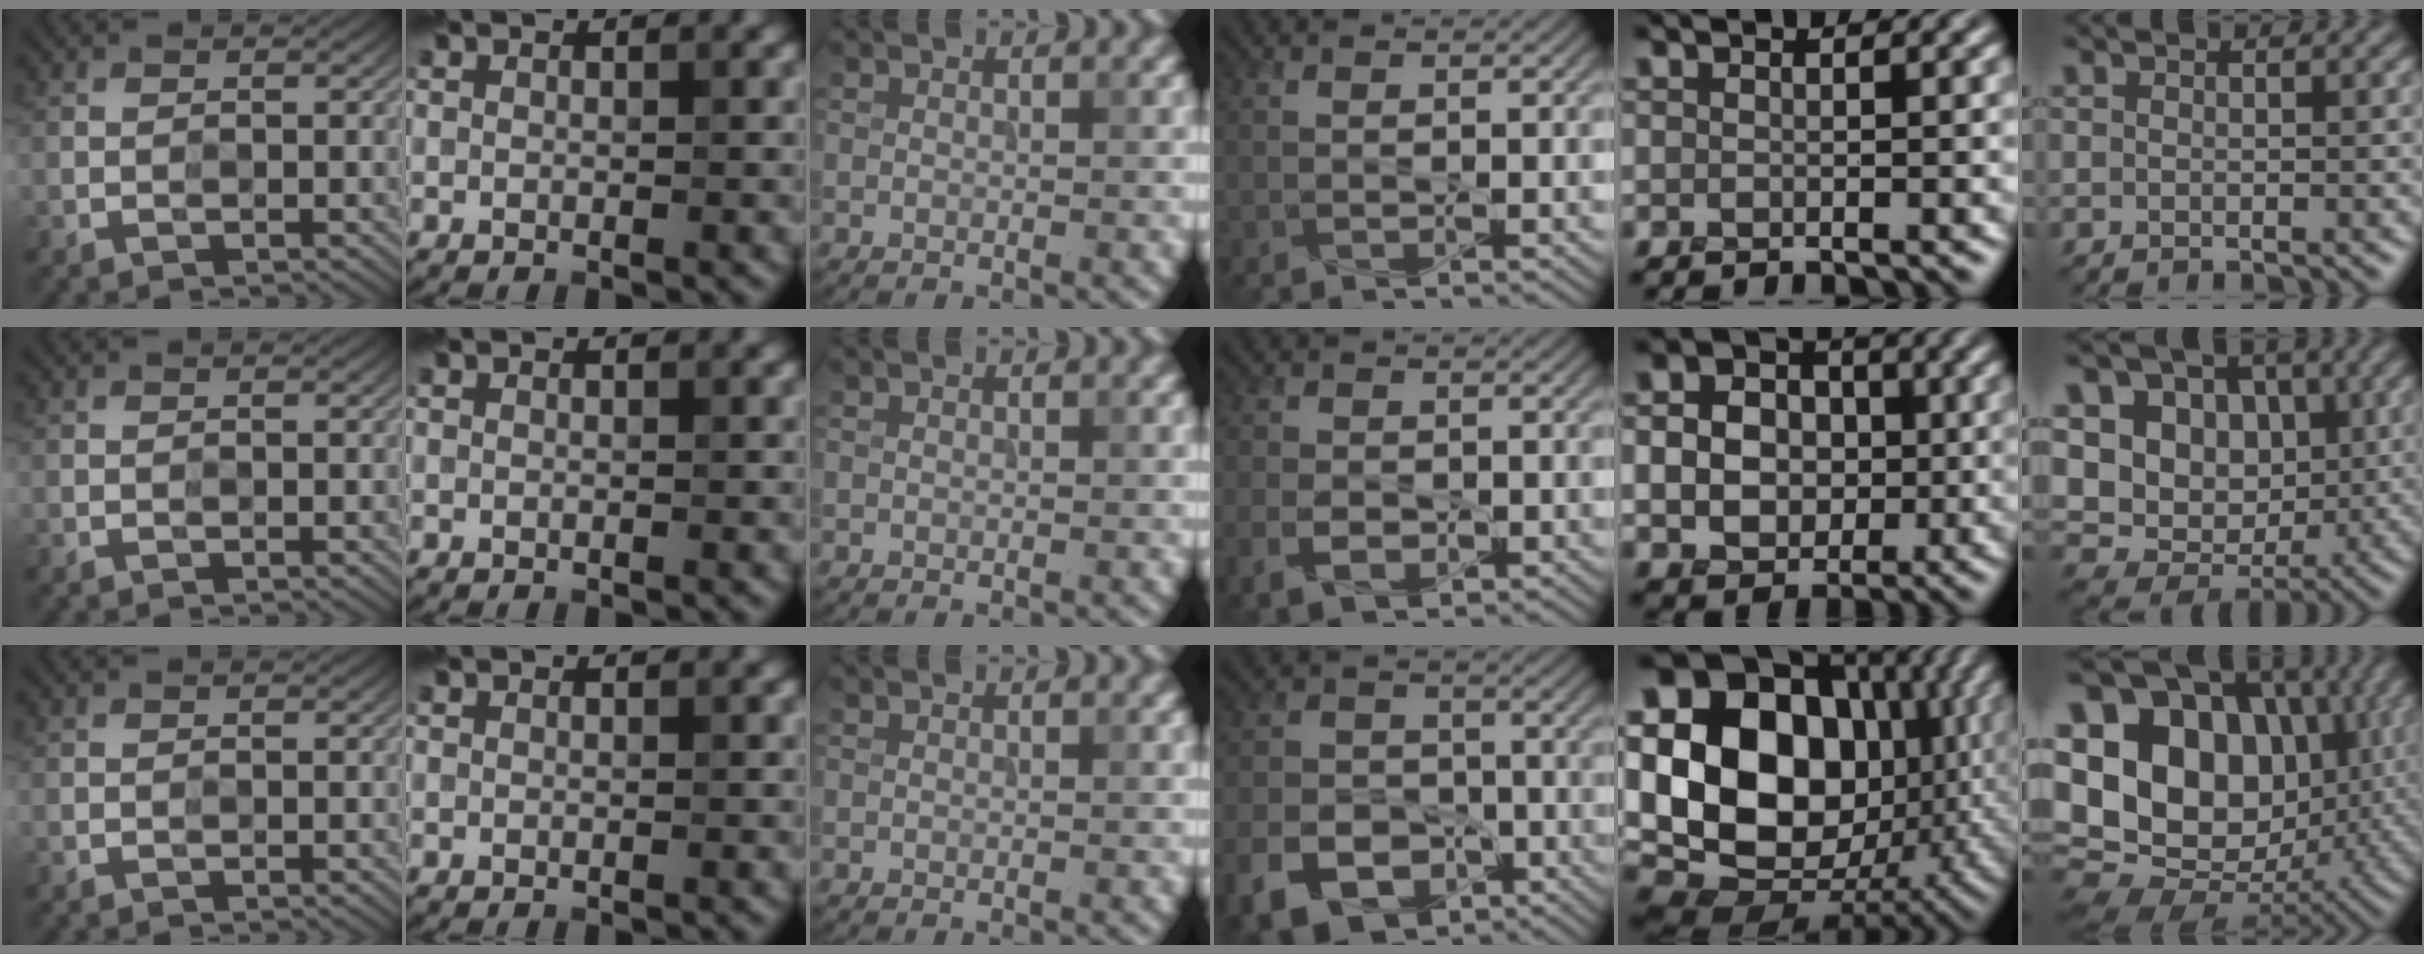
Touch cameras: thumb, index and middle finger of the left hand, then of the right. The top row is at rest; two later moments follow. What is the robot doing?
{"motion": "press", "object": "memory foam"}